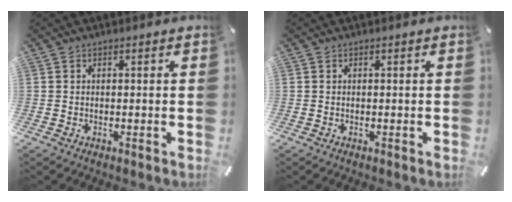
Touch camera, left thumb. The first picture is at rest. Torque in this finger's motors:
{"motor_torque": [0.02, 0.02, -0.01, 0.01, 0.00]}